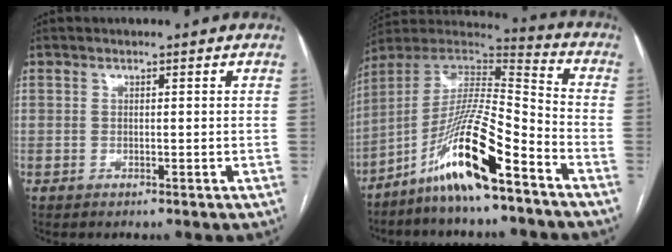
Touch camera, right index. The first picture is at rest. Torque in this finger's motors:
{"motor_torque": [1.54, -0.61, 1.05, 0.21]}